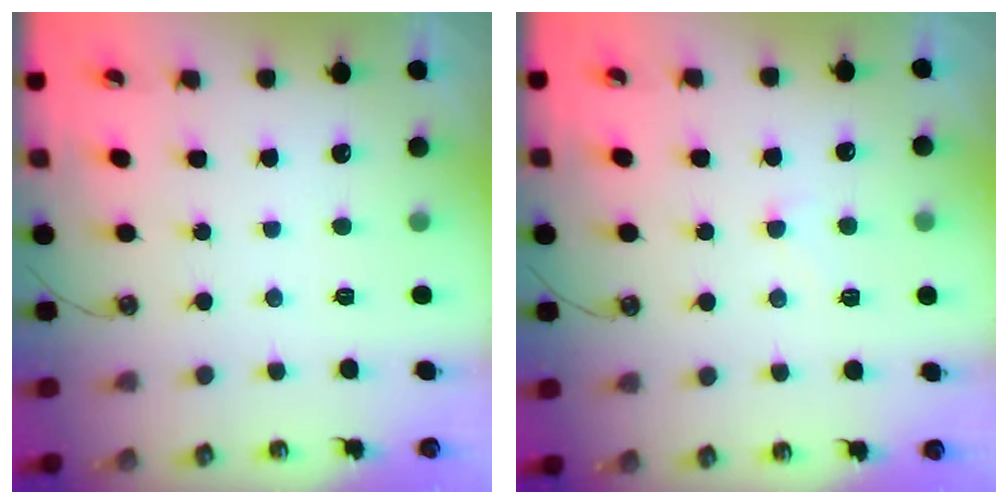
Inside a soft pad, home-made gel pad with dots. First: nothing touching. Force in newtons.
{"total": 2.7, "press": 2.6, "slide": 0.5}